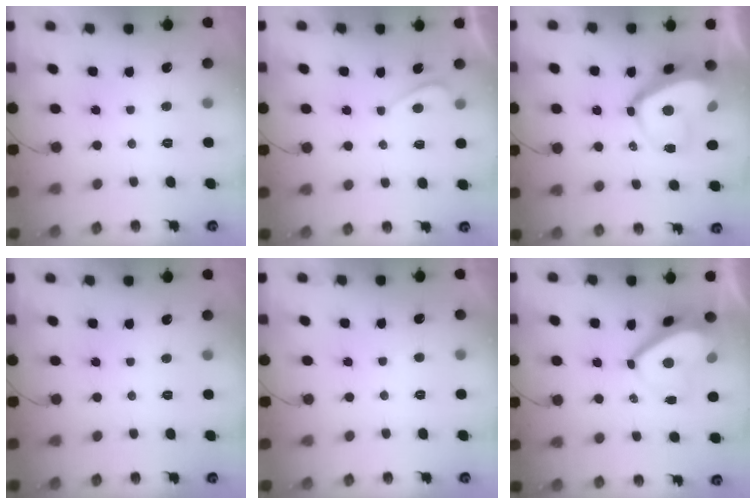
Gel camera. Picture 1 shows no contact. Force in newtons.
{"total": 0.6, "press": 0.4, "slide": 0.5}
{"total": 14.7, "press": 14.6, "slide": 1.4}
{"total": 0.0}
{"total": 1.0, "press": 0.8, "slide": 0.7}
{"total": 6.9, "press": 6.8, "slide": 1.0}